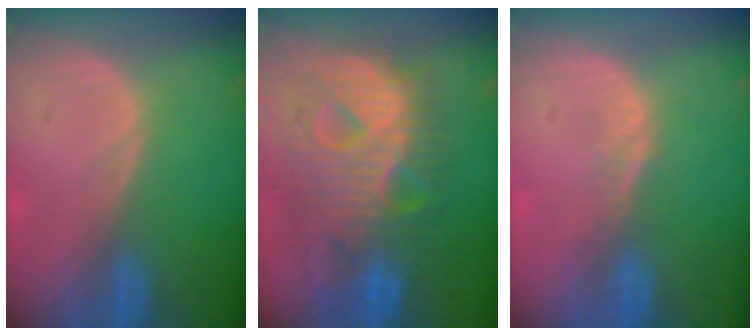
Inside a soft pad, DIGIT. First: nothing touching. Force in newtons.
{"total": 12.7, "press": 12.7, "slide": 1.3}
{"total": 1.5, "press": 1.2, "slide": 0.9}